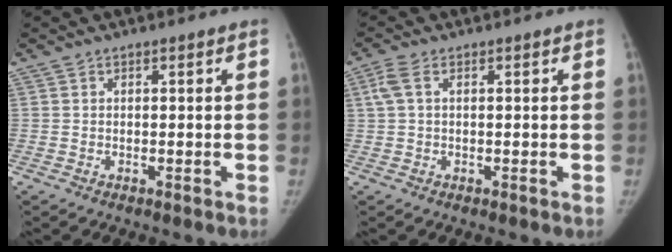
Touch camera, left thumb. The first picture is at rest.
{"total": 3.0, "force": [0.8, 1.5, 2.5], "torque": [-0.072, 0.014, 0.016]}